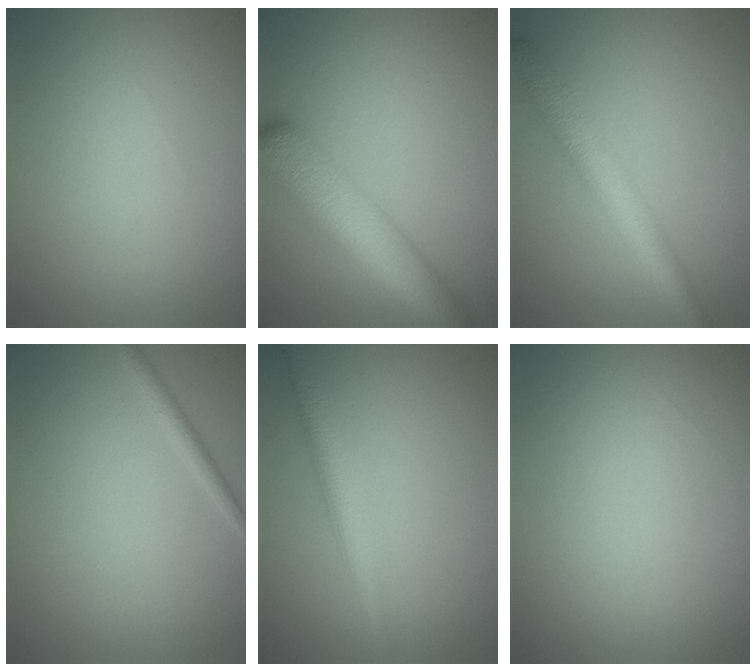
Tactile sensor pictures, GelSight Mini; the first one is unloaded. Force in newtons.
{"total": 8.2, "press": 8.2, "slide": 0.3}
{"total": 4.8, "press": 4.8, "slide": 0.2}
{"total": 1.3, "press": 1.3, "slide": 0.1}
{"total": 2.6, "press": 2.6, "slide": 0.0}
{"total": 0.0}